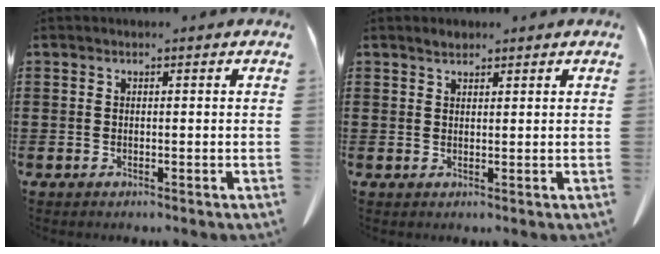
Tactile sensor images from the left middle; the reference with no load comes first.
{"total": 1.3, "force": [1.2, 0.3, 0.2], "torque": [-0.006, 0.002, 0.024]}